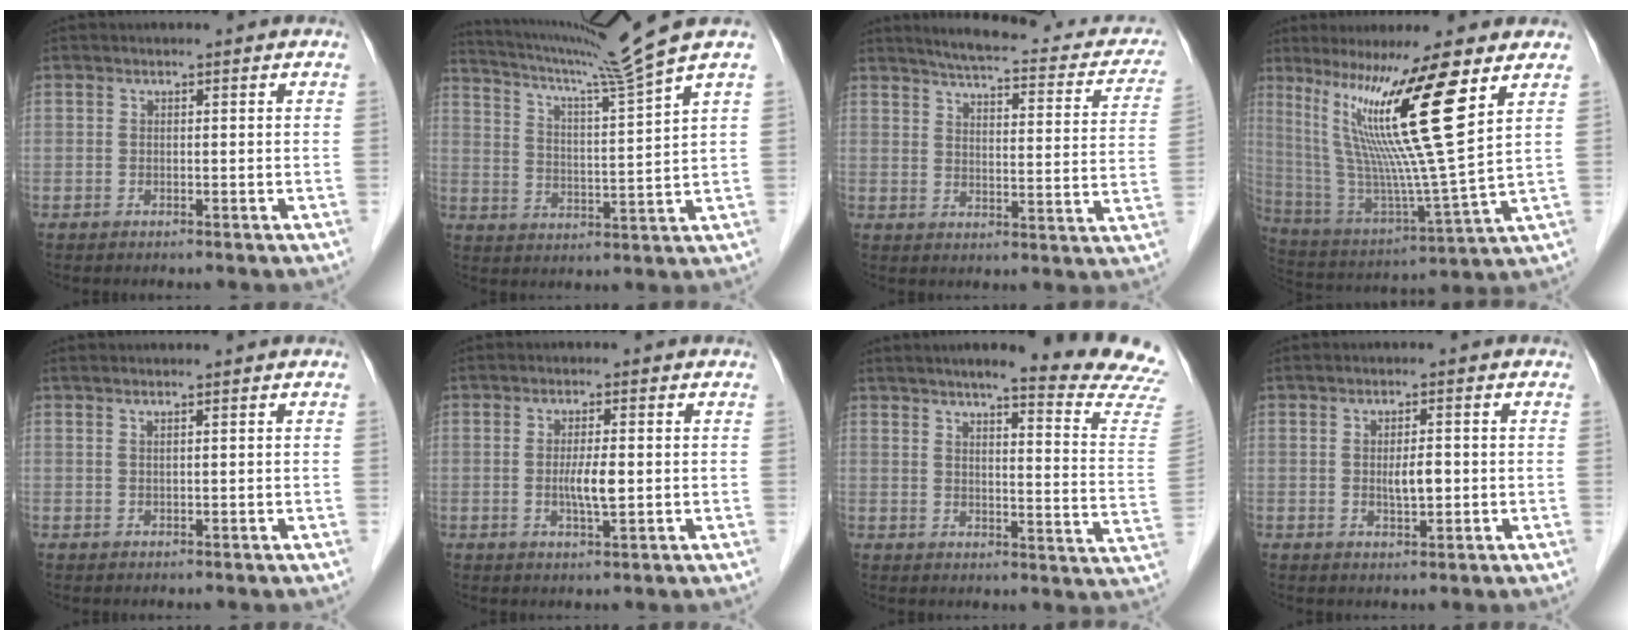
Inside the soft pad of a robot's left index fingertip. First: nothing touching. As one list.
[{"total": 12.5, "force": [10.5, -4.0, 5.6], "torque": [-0.104, -0.037, 0.169]}, {"total": 19.9, "force": [17.0, 4.3, 9.3], "torque": [-0.107, -0.003, 0.196]}, {"total": 17.8, "force": [8.7, -1.8, 15.5], "torque": [-0.292, -0.018, 0.151]}, {"total": 1.1, "force": [0.9, -0.2, 0.7], "torque": [-0.022, 0.010, 0.023]}, {"total": 3.8, "force": [-0.2, 0.3, 3.8], "torque": [-0.071, -0.005, -0.002]}, {"total": 18.3, "force": [16.3, -1.5, 8.0], "torque": [-0.109, -0.089, 0.184]}, {"total": 3.1, "force": [-0.1, 0.8, 3.0], "torque": [-0.053, -0.002, 0.001]}]